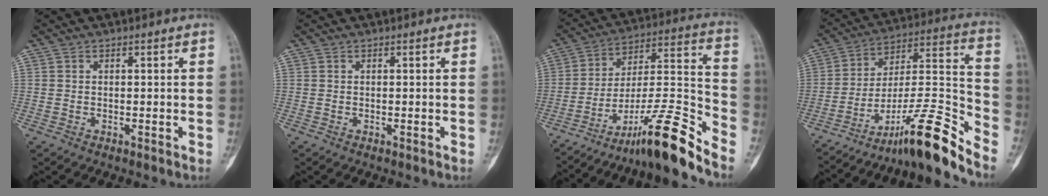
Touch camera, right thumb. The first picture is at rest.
{"total": 0.0}
{"total": 17.4, "force": [-13.5, 0.9, 11.0], "torque": [-0.180, 0.112, -0.222]}
{"total": 17.6, "force": [-13.6, 1.3, 11.1], "torque": [-0.173, 0.120, -0.223]}